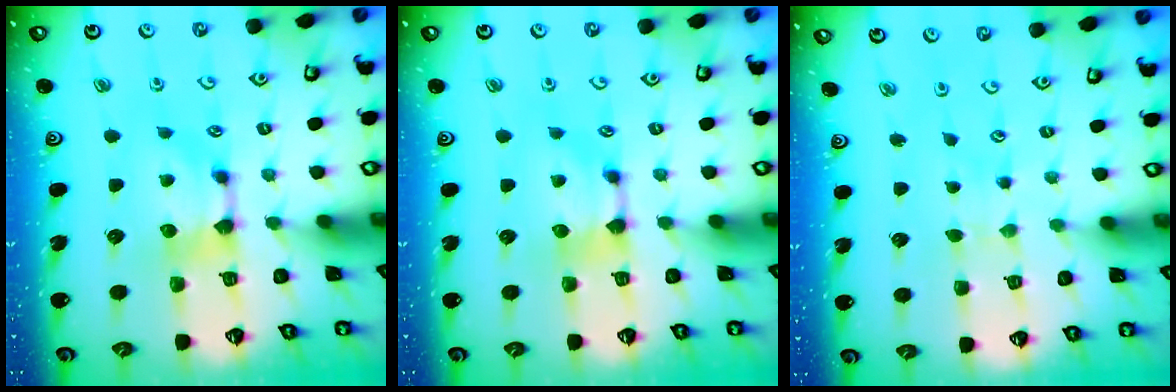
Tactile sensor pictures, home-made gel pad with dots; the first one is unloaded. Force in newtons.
{"total": 0.6, "press": 0.2, "slide": 0.6}
{"total": 4.0, "press": 4.0, "slide": 0.1}